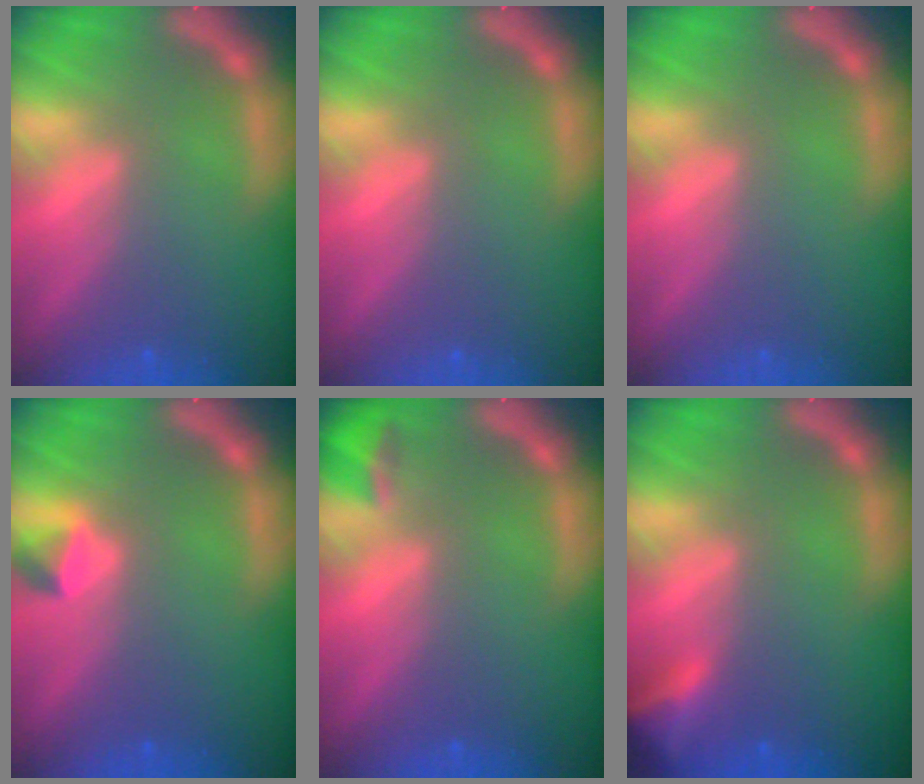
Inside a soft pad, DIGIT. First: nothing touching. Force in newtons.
{"total": 0.0}
{"total": 0.0}
{"total": 1.4}
{"total": 1.9}
{"total": 3.5}